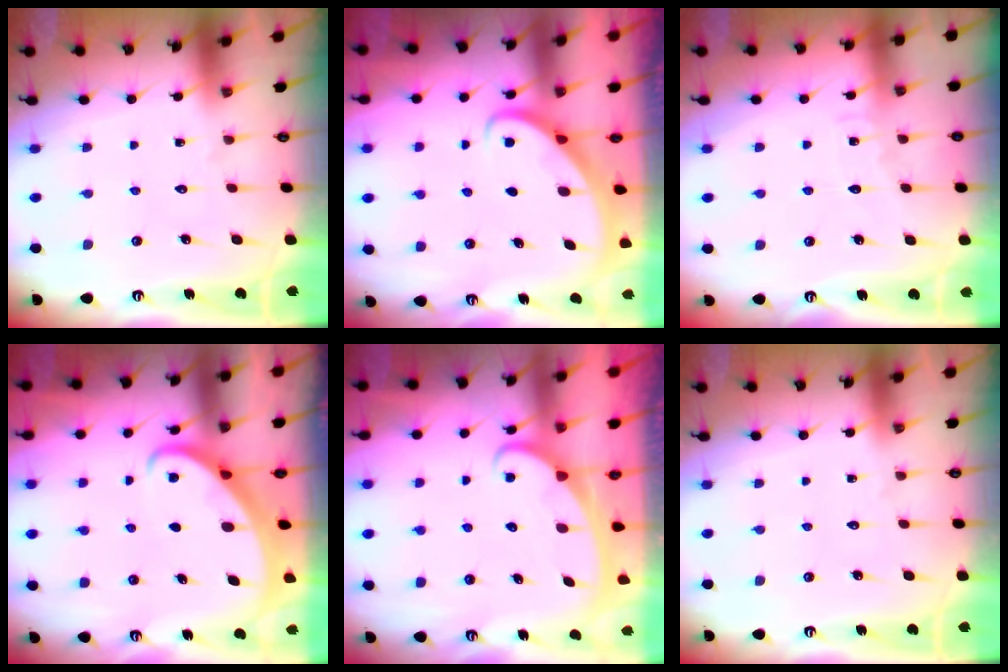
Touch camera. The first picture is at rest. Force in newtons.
{"total": 2.8, "press": 2.8, "slide": 0.2}
{"total": 5.1, "press": 5.1, "slide": 0.3}
{"total": 2.5, "press": 2.4, "slide": 0.3}
{"total": 2.5, "press": 2.5, "slide": 0.4}
{"total": 0.0}